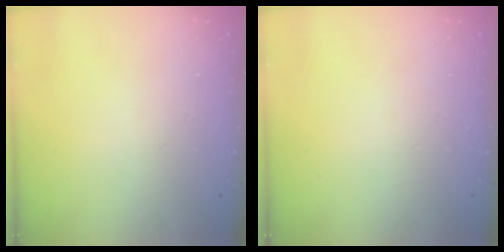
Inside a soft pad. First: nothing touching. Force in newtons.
{"total": 0.0}